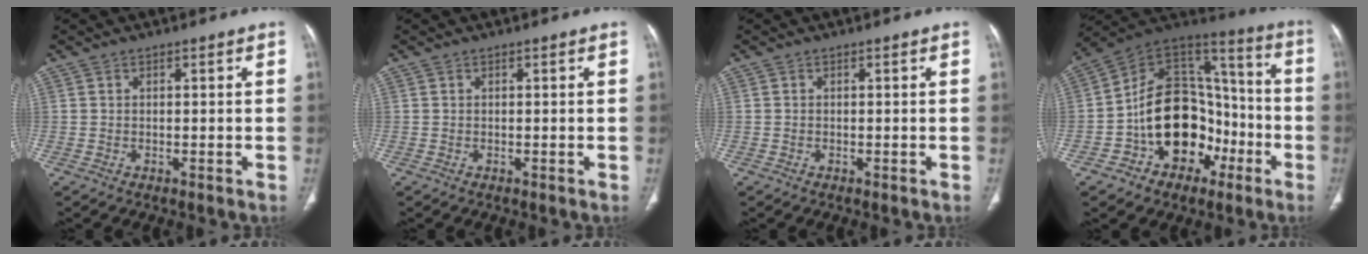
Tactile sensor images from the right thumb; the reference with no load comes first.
{"total": 0.0}
{"total": 0.0}
{"total": 21.7, "force": [-7.0, 15.3, 13.7], "torque": [-0.167, 0.082, -0.104]}